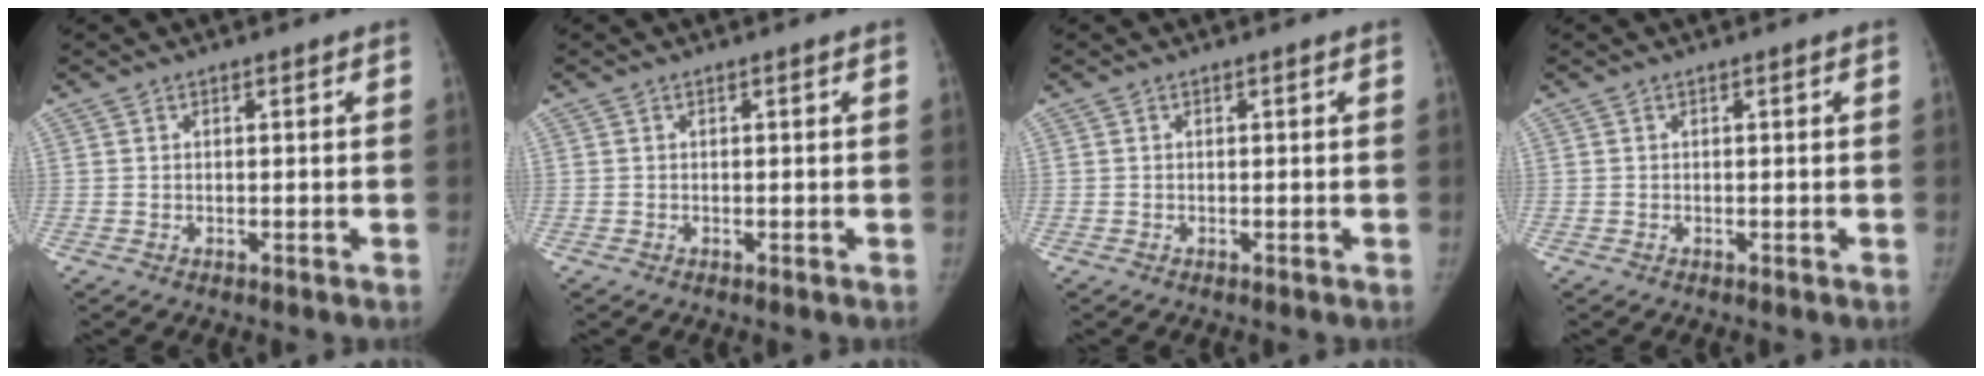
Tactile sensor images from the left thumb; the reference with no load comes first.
{"total": 0.0}
{"total": 0.0}
{"total": 0.0}